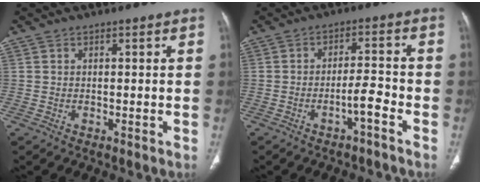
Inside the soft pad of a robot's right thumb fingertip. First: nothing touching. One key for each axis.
{"total": 4.3, "fx": -2.6, "fy": 0.6, "fz": 3.4, "tx": -0.059, "ty": 0.030, "tz": -0.043}